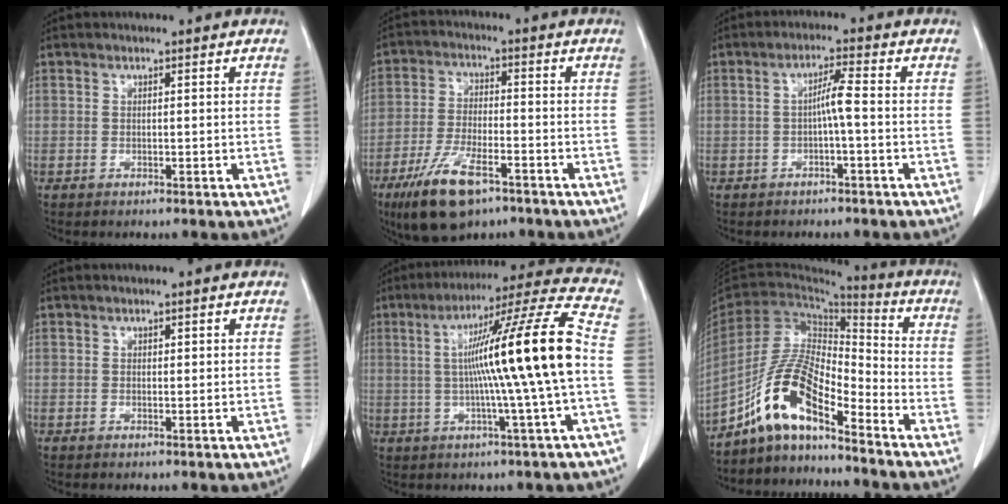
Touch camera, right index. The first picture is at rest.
{"total": 10.8, "force": [-6.6, 3.4, 7.8], "torque": [-0.158, -0.016, -0.115]}
{"total": 3.3, "force": [-0.5, -0.1, 3.3], "torque": [-0.057, 0.008, -0.007]}
{"total": 0.7, "force": [0.3, 0.3, 0.5], "torque": [-0.003, 0.000, 0.004]}
{"total": 17.1, "force": [0.0, -2.2, 17.0], "torque": [-0.260, 0.013, -0.008]}
{"total": 11.5, "force": [-8.1, 2.8, 7.6], "torque": [-0.162, 0.022, -0.152]}